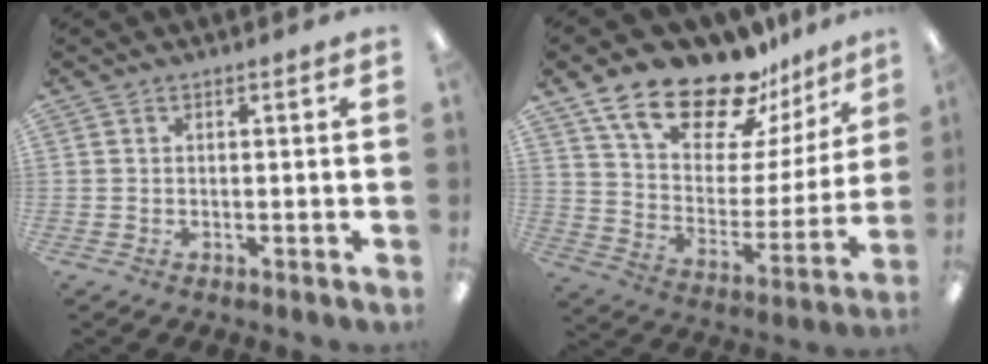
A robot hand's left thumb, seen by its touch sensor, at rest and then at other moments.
{"total": 21.1, "force": [16.6, 8.5, 9.9], "torque": [-0.179, -0.114, 0.293]}